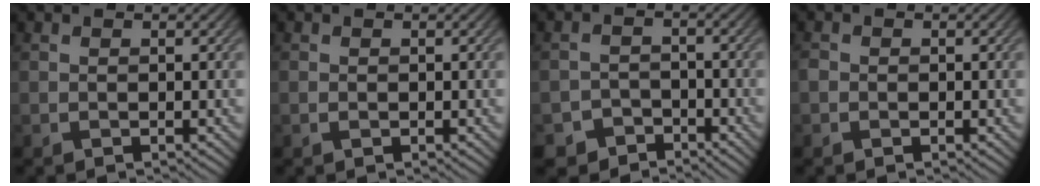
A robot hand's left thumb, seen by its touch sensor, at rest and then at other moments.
{"total": 0.5, "force": [-0.2, 0.4, 0.3], "torque": [-0.008, -0.004, -0.004]}
{"total": 3.6, "force": [-2.8, 2.2, 0.3], "torque": [0.001, 0.001, -0.055]}
{"total": 1.0, "force": [-0.4, 0.8, 0.3], "torque": [-0.006, -0.003, -0.012]}